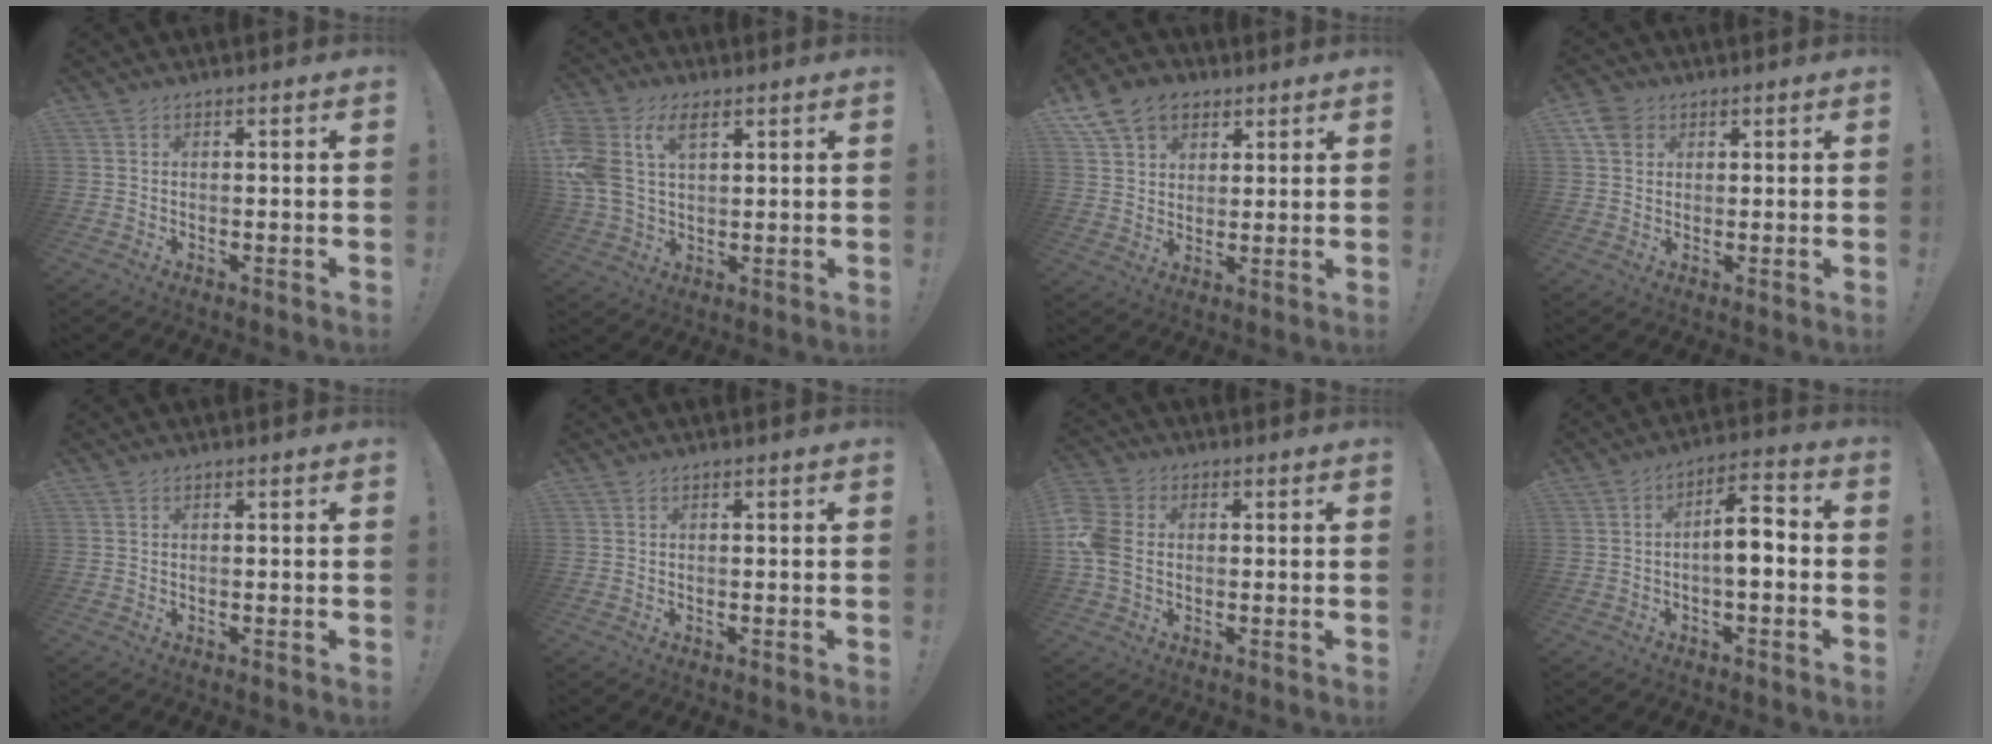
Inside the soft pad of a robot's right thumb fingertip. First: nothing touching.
{"total": 12.0, "force": [5.0, 7.5, 7.9], "torque": [-0.184, -0.014, 0.092]}
{"total": 11.7, "force": [6.3, 8.7, 4.6], "torque": [-0.079, -0.025, 0.127]}
{"total": 5.2, "force": [2.5, 4.1, 2.2], "torque": [-0.026, -0.009, 0.047]}
{"total": 0.0}
{"total": 0.0}
{"total": 9.4, "force": [-0.5, 6.9, 6.3], "torque": [-0.146, 0.006, -0.007]}
{"total": 9.0, "force": [-1.2, 3.4, 8.2], "torque": [-0.125, 0.009, -0.020]}